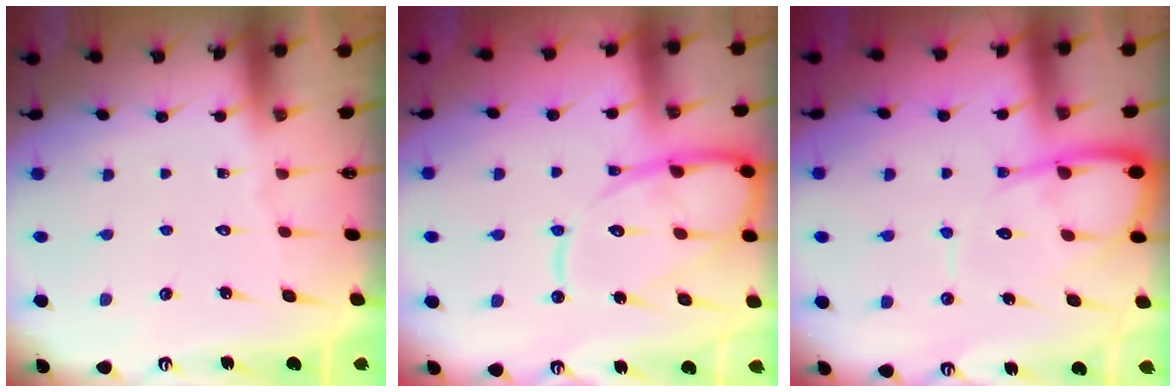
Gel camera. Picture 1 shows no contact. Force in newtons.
{"total": 15.4, "press": 15.3, "slide": 1.7}
{"total": 10.4, "press": 10.3, "slide": 1.2}